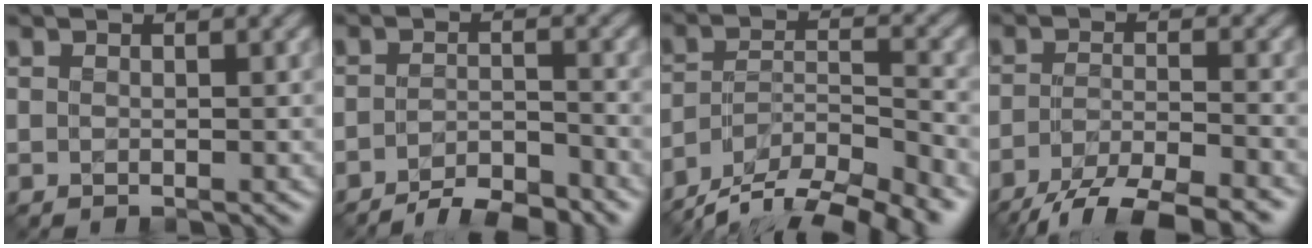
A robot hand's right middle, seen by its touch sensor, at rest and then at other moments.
{"total": 4.4, "force": [-3.7, 1.0, 2.2], "torque": [-0.033, 0.000, -0.065]}
{"total": 11.7, "force": [-9.8, 3.5, 5.4], "torque": [-0.089, -0.015, -0.151]}
{"total": 6.9, "force": [-5.4, 1.5, 4.1], "torque": [-0.065, -0.005, -0.095]}